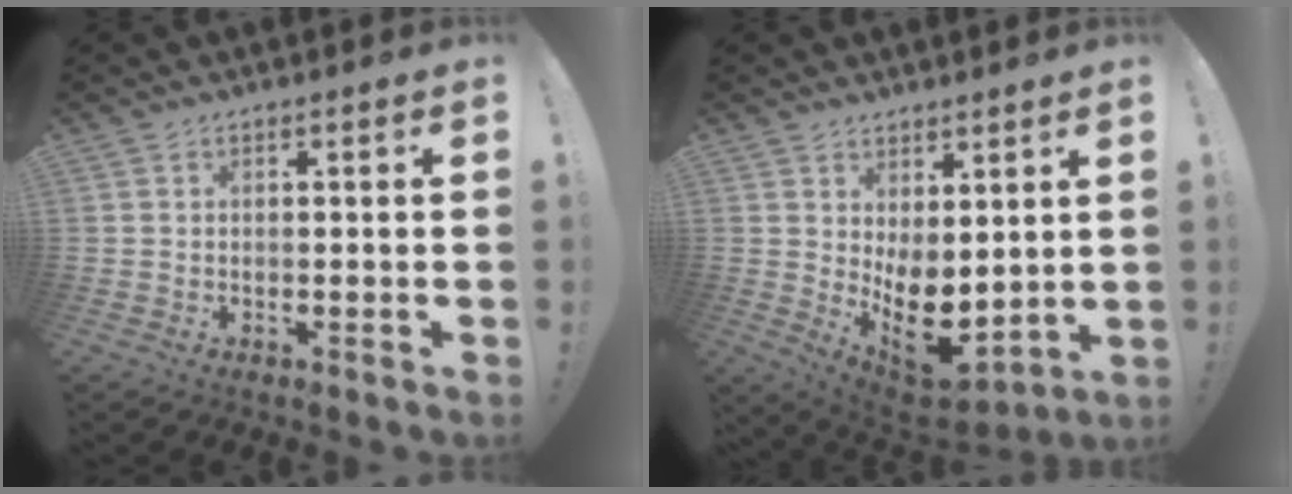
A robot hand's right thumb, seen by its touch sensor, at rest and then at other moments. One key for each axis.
{"total": 11.5, "fx": -0.8, "fy": 6.8, "fz": 9.2, "tx": -0.113, "ty": -0.020, "tz": 0.006}